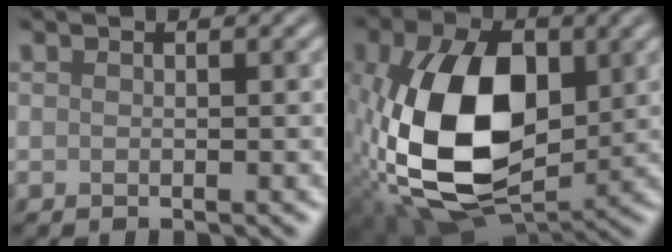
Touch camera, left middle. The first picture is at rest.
{"total": 14.7, "force": [-0.3, 9.2, 11.4], "torque": [-0.234, -0.009, -0.004]}